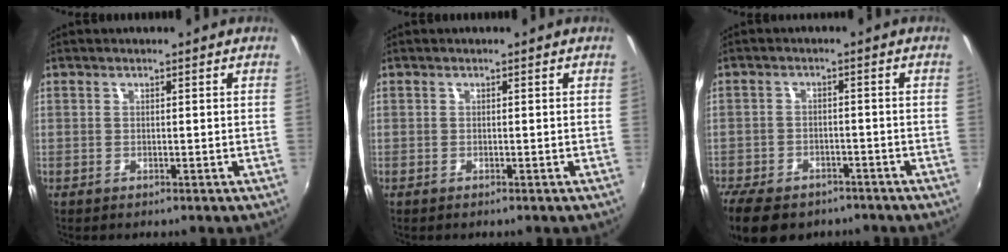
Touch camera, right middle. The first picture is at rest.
{"total": 0.0}
{"total": 12.3, "force": [-9.1, 6.1, 5.6], "torque": [-0.139, -0.022, -0.146]}